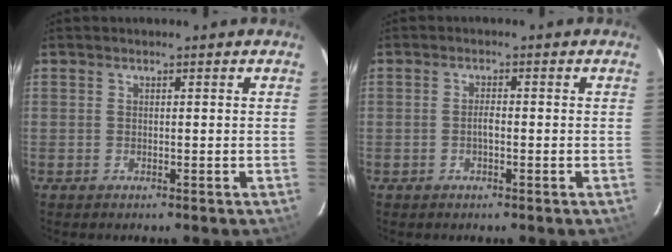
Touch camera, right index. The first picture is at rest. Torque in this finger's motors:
{"motor_torque": [0.75, 0.03, 0.37, 0.06]}